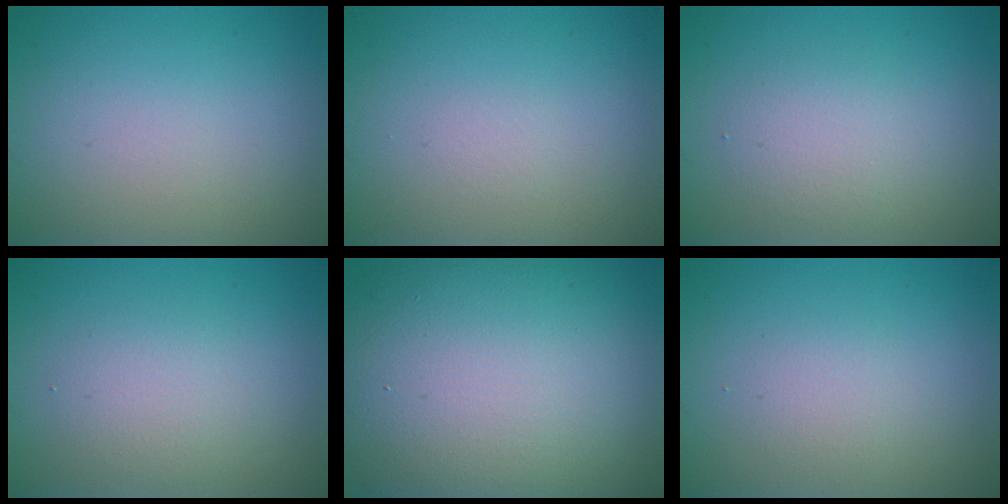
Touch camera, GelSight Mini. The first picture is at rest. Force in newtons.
{"total": 0.5, "press": 0.5, "slide": 0.1}
{"total": 2.4, "press": 2.4, "slide": 0.3}
{"total": 2.4, "press": 2.4, "slide": 0.1}
{"total": 17.5, "press": 17.5, "slide": 0.9}
{"total": 1.5, "press": 1.5, "slide": 0.0}